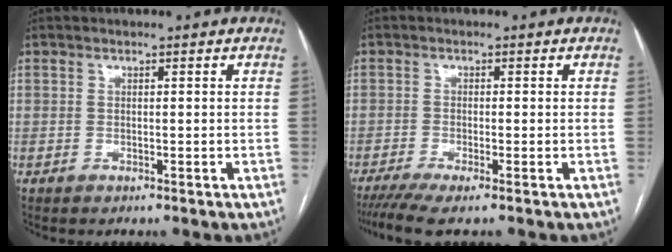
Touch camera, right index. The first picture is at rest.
{"total": 4.5, "force": [-3.2, 0.2, 3.1], "torque": [-0.054, -0.012, -0.060]}